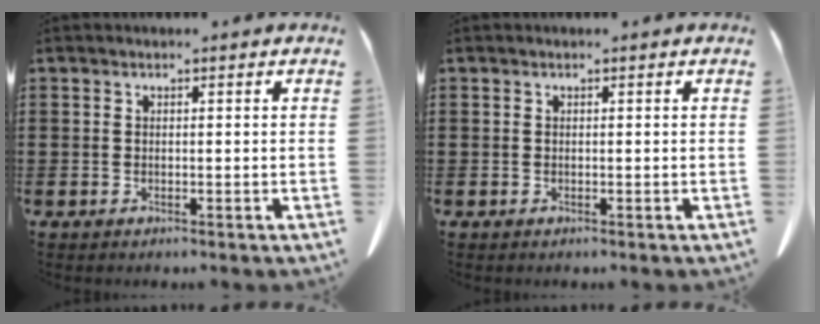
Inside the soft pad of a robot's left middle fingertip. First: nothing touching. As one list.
[{"total": 0.0}]